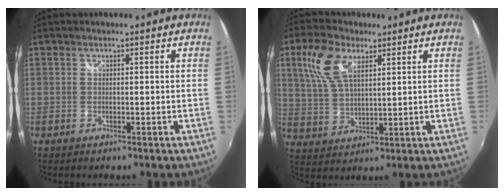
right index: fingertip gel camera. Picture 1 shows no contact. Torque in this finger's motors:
{"motor_torque": [1.07, 0.63, 0.38, 0.10]}